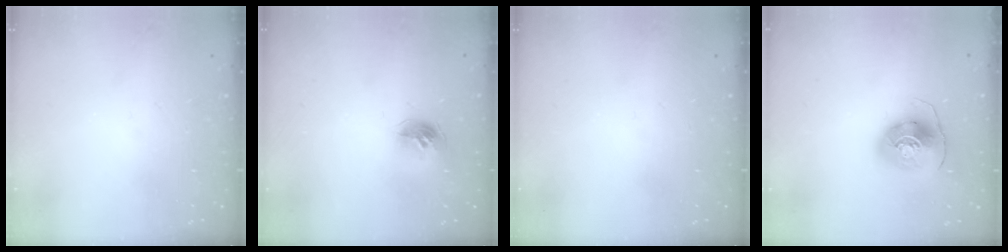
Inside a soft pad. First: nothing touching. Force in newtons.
{"total": 9.5, "press": 9.5, "slide": 0.4}
{"total": 0.0}
{"total": 9.5, "press": 9.4, "slide": 1.3}